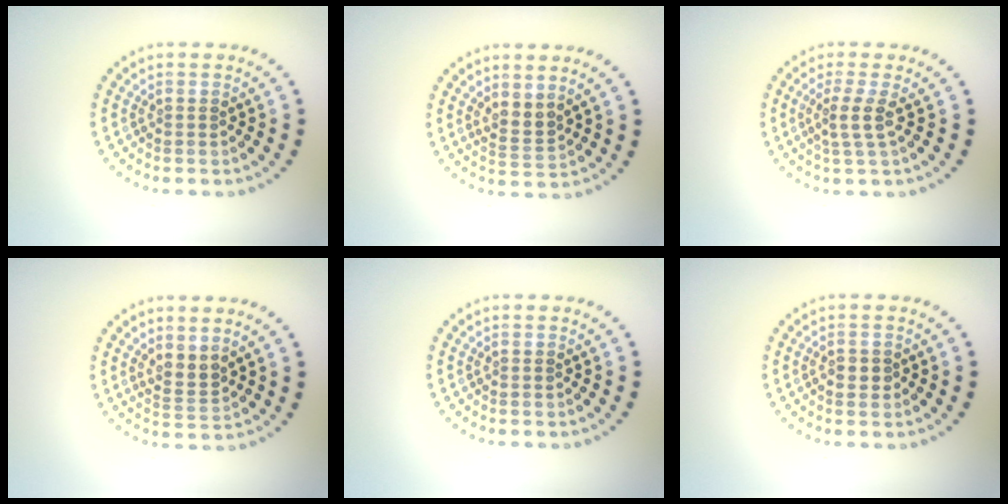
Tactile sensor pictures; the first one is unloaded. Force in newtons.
{"total": 2.0, "press": 1.5, "slide": 1.4}
{"total": 2.1, "press": 1.6, "slide": 1.4}
{"total": 2.0, "press": 1.5, "slide": 1.3}
{"total": 0.0}
{"total": 1.3, "press": 1.3, "slide": 0.1}